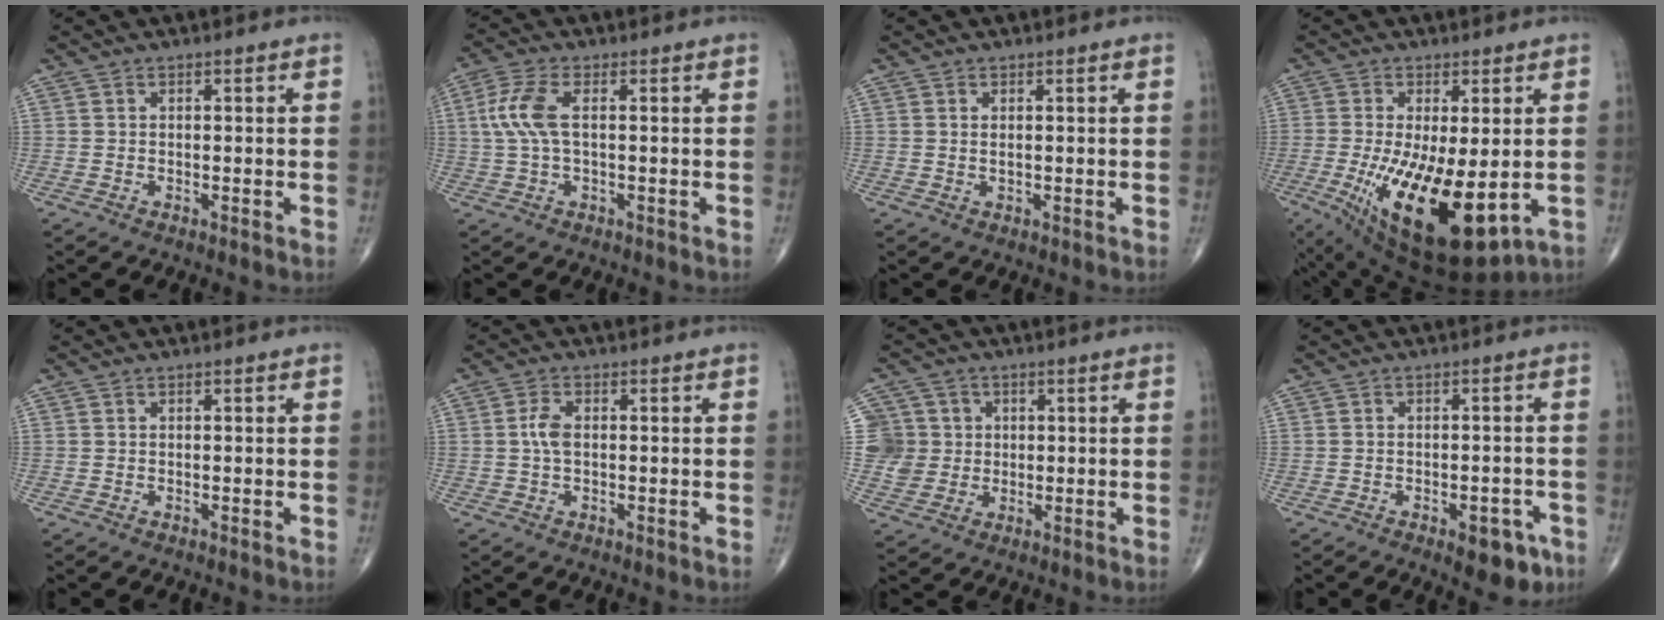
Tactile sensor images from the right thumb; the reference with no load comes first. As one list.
[{"total": 6.8, "force": [0.9, 2.8, 6.1], "torque": [-0.161, 0.015, 0.017]}, {"total": 0.7, "force": [0.2, 0.2, 0.6], "torque": [-0.012, -0.001, 0.005]}, {"total": 17.5, "force": [-3.5, 6.6, 15.9], "torque": [-0.284, -0.032, -0.033]}, {"total": 0.0}, {"total": 3.1, "force": [0.1, 1.7, 2.6], "torque": [-0.060, 0.004, -0.002]}, {"total": 8.1, "force": [1.3, 7.9, 1.2], "torque": [0.003, 0.011, 0.024]}, {"total": 6.3, "force": [-3.4, 3.0, 4.4], "torque": [-0.034, 0.016, -0.037]}]